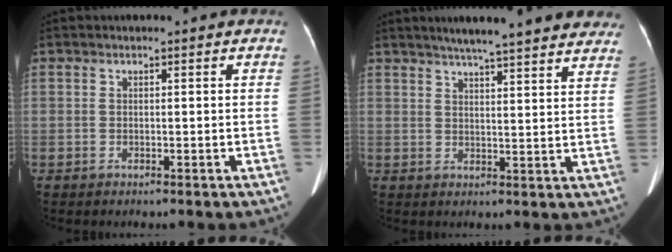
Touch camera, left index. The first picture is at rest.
{"total": 19.4, "force": [16.7, 2.0, 9.6], "torque": [-0.133, 0.013, 0.204]}